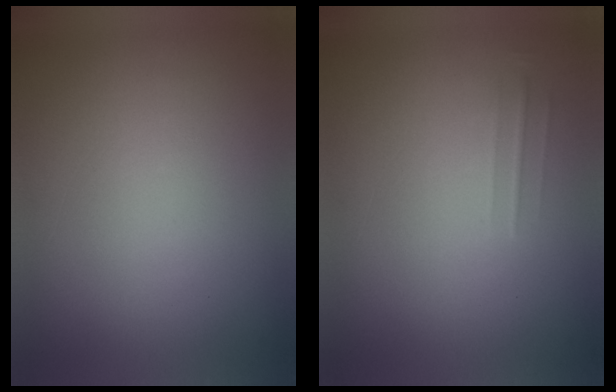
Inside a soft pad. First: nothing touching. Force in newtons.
{"total": 1.5}